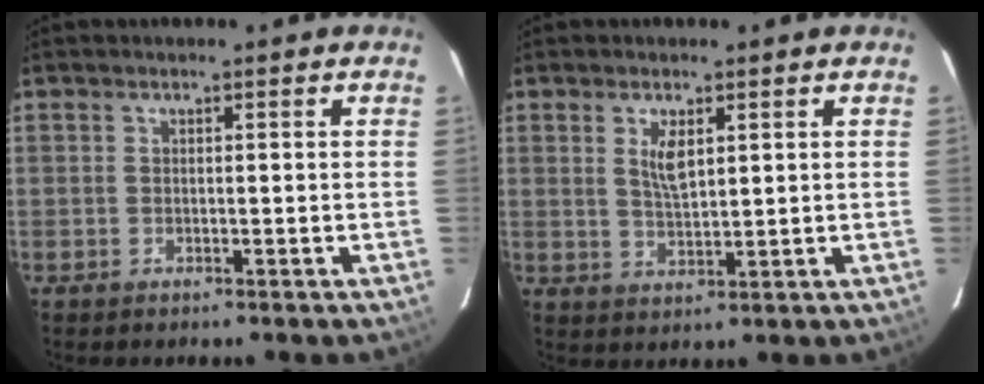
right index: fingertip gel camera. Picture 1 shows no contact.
{"total": 4.4, "force": [1.6, 1.8, 3.7], "torque": [-0.066, -0.002, 0.034]}